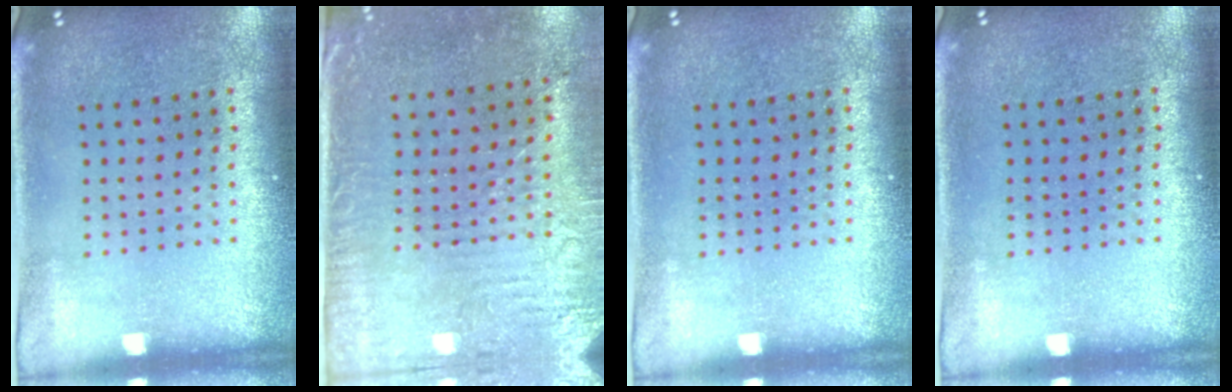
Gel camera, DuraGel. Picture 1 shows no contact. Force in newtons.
{"total": 3.1, "press": 2.5, "slide": 1.8}
{"total": 0.0}
{"total": 0.0}